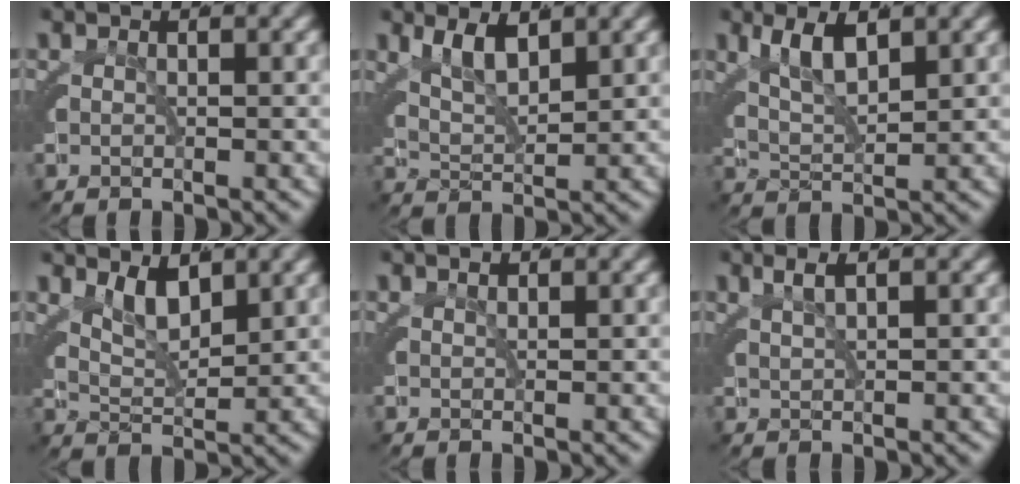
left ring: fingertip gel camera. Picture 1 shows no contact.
{"total": 3.9, "force": [2.2, 1.7, 2.7], "torque": [-0.057, 0.001, 0.038]}
{"total": 4.2, "force": [2.2, 1.7, 3.2], "torque": [-0.068, 0.001, 0.040]}
{"total": 3.1, "force": [2.0, 1.1, 2.1], "torque": [-0.041, -0.006, 0.037]}
{"total": 0.7, "force": [0.7, 0.2, 0.3], "torque": [-0.006, -0.001, 0.017]}
{"total": 1.6, "force": [1.1, -0.4, 1.0], "torque": [-0.015, 0.004, 0.026]}